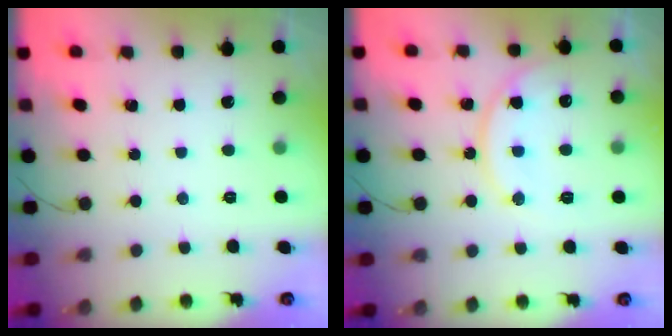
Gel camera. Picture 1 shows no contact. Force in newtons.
{"total": 12.8, "press": 12.8, "slide": 1.1}